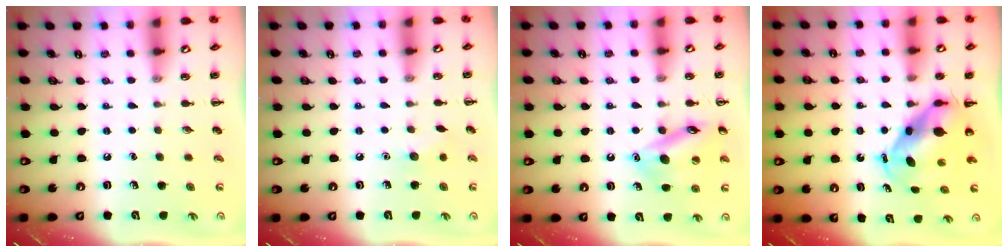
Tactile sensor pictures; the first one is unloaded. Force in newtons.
{"total": 5.4, "press": 5.2, "slide": 1.4}
{"total": 14.5, "press": 14.4, "slide": 1.7}
{"total": 7.1, "press": 6.7, "slide": 2.4}